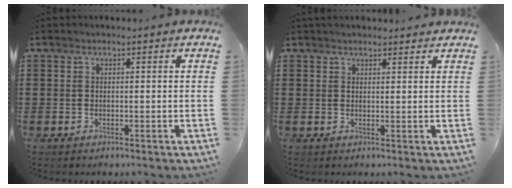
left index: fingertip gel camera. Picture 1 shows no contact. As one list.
[{"total": 1.5, "force": [1.5, 0.3, 0.3], "torque": [-0.007, 0.003, 0.029]}]